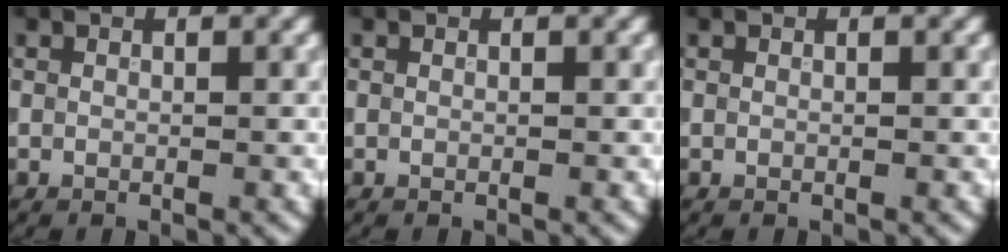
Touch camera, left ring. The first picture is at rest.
{"total": 0.0}
{"total": 0.0}